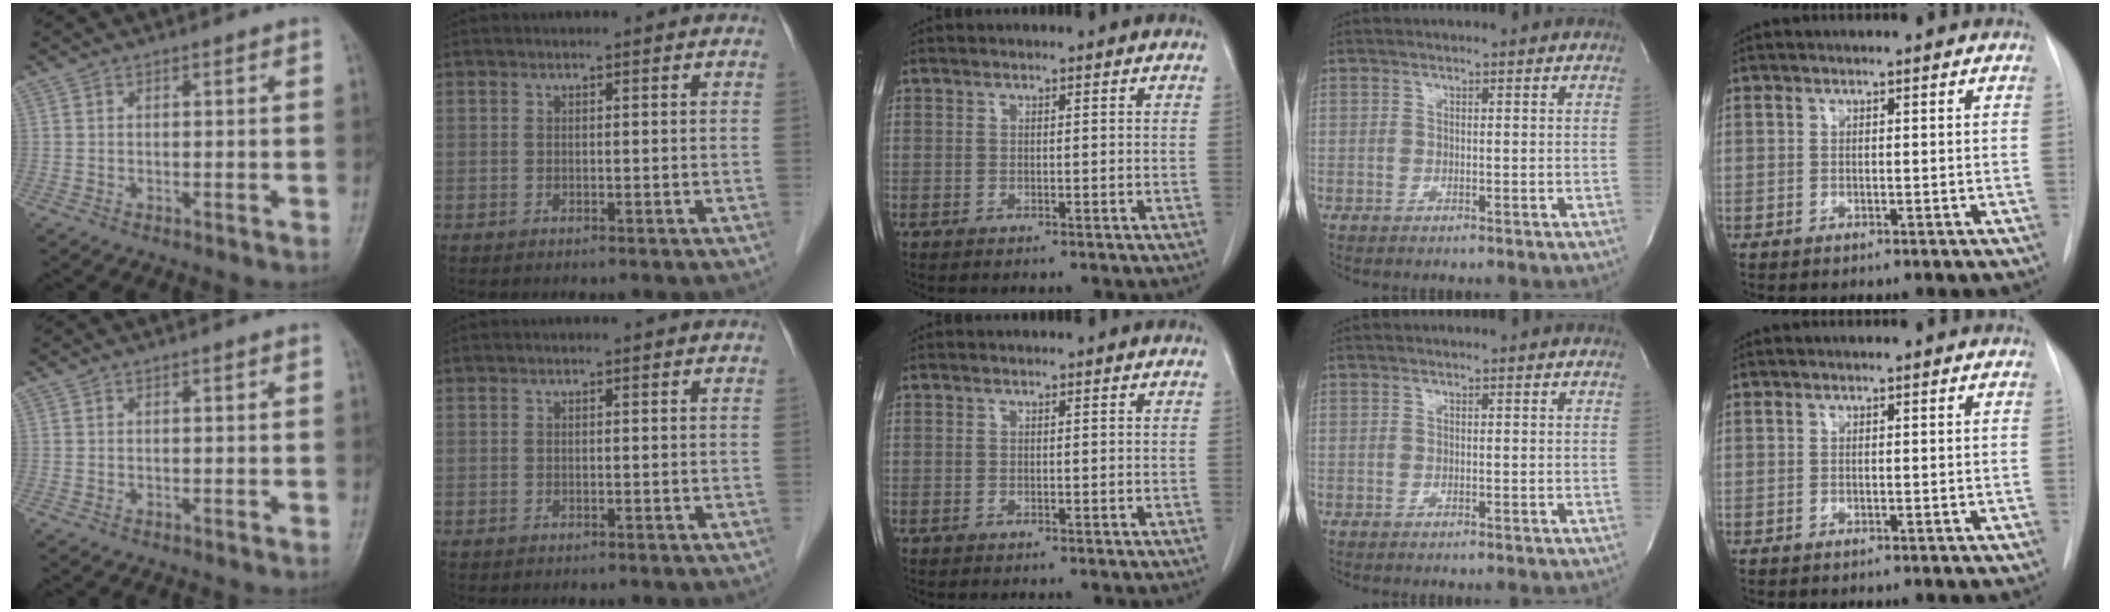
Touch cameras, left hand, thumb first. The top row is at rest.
{}